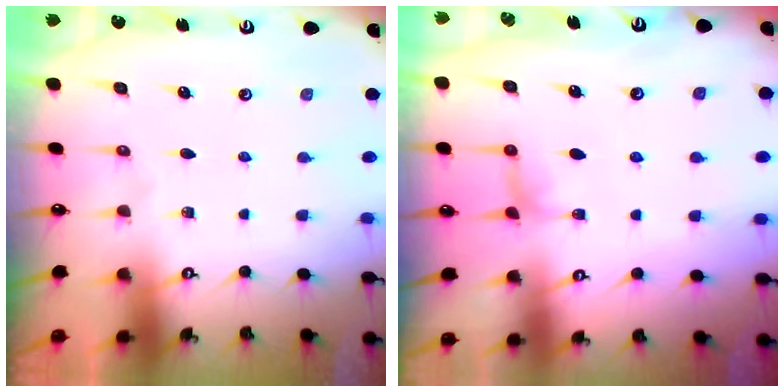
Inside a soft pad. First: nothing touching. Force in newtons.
{"total": 1.3, "press": 1.1, "slide": 0.7}